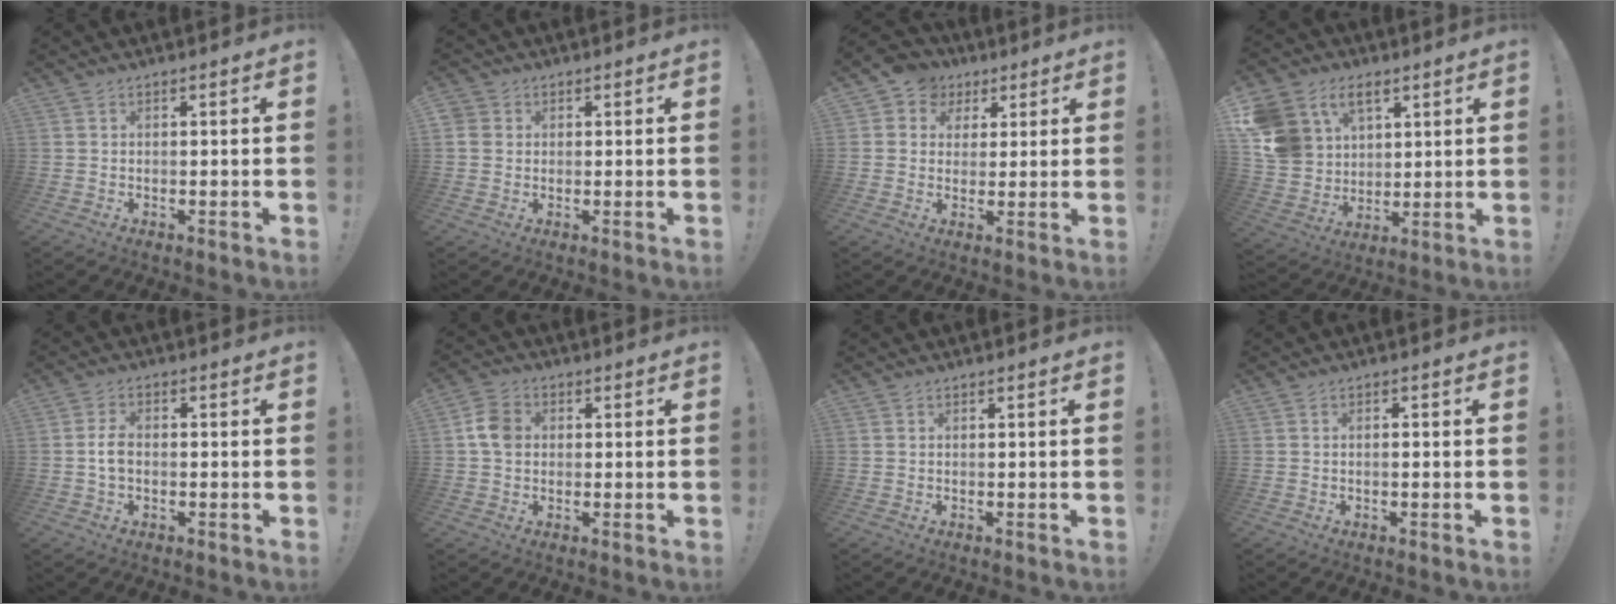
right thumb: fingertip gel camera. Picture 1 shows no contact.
{"total": 3.3, "force": [0.9, 3.1, 0.9], "torque": [-0.020, 0.005, 0.019]}
{"total": 7.0, "force": [2.4, 6.4, 1.8], "torque": [-0.020, -0.008, 0.050]}
{"total": 14.3, "force": [7.4, 10.7, 5.9], "torque": [-0.120, -0.040, 0.149]}
{"total": 4.4, "force": [-0.6, 2.5, 3.5], "torque": [-0.059, 0.006, -0.011]}
{"total": 7.4, "force": [0.7, 5.9, 4.4], "torque": [-0.069, 0.012, 0.016]}
{"total": 0.0}
{"total": 1.0, "force": [-0.6, 0.2, 0.8], "torque": [-0.018, 0.003, -0.010]}